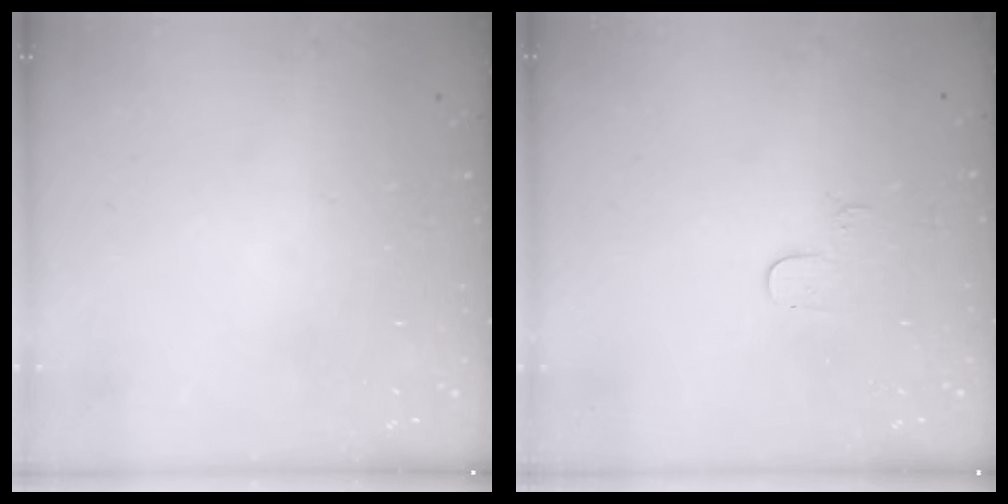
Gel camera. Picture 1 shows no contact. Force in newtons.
{"total": 3.4, "press": 3.4, "slide": 0.4}